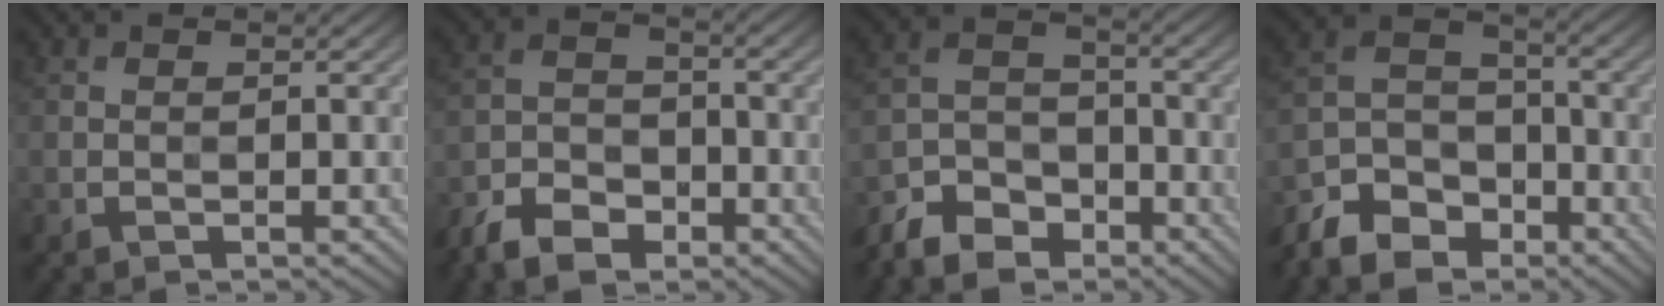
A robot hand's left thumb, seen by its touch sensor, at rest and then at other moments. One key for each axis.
{"total": 7.8, "fx": -5.5, "fy": 4.2, "fz": 3.5, "tx": -0.075, "ty": -0.006, "tz": -0.117}
{"total": 8.4, "fx": -6.4, "fy": 4.4, "fz": 3.1, "tx": -0.073, "ty": -0.007, "tz": -0.131}
{"total": 10.5, "fx": -7.7, "fy": 5.8, "fz": 4.2, "tx": -0.101, "ty": -0.016, "tz": -0.149}